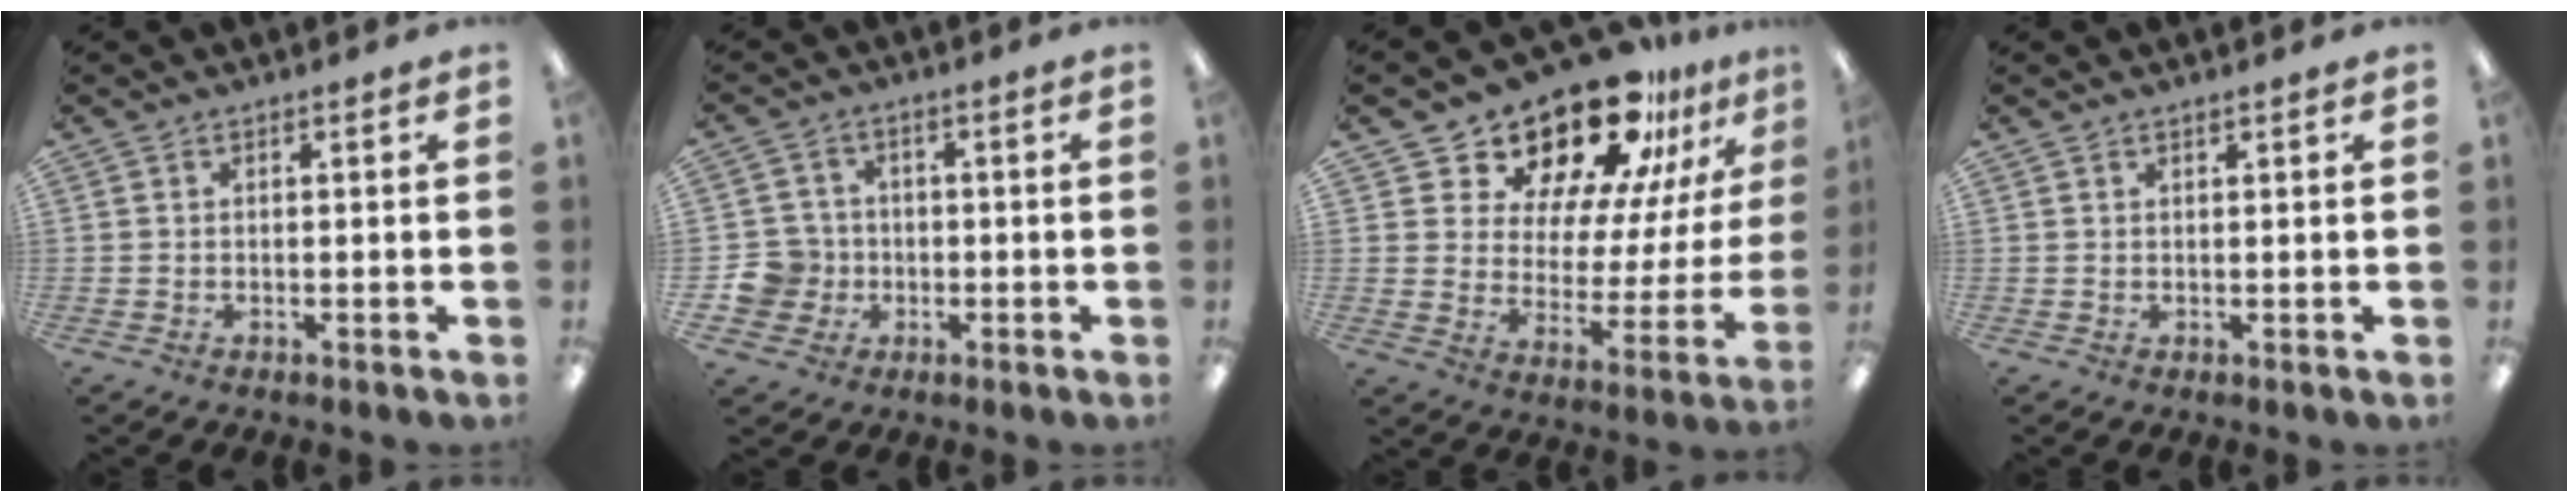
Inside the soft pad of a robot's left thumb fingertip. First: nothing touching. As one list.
[{"total": 7.3, "force": [-1.3, 6.9, 1.7], "torque": [-0.054, 0.016, -0.022]}, {"total": 21.8, "force": [18.4, 8.2, 8.3], "torque": [-0.137, -0.143, 0.319]}, {"total": 0.6, "force": [0.6, 0.2, 0.2], "torque": [-0.003, 0.002, 0.010]}]